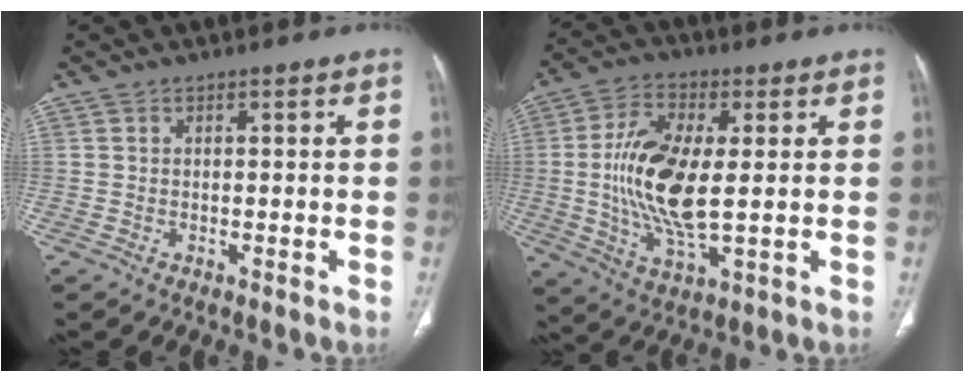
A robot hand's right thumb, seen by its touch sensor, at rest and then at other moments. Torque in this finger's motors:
{"motor_torque": [-0.83, 1.63, 1.02, 0.76, 0.30]}